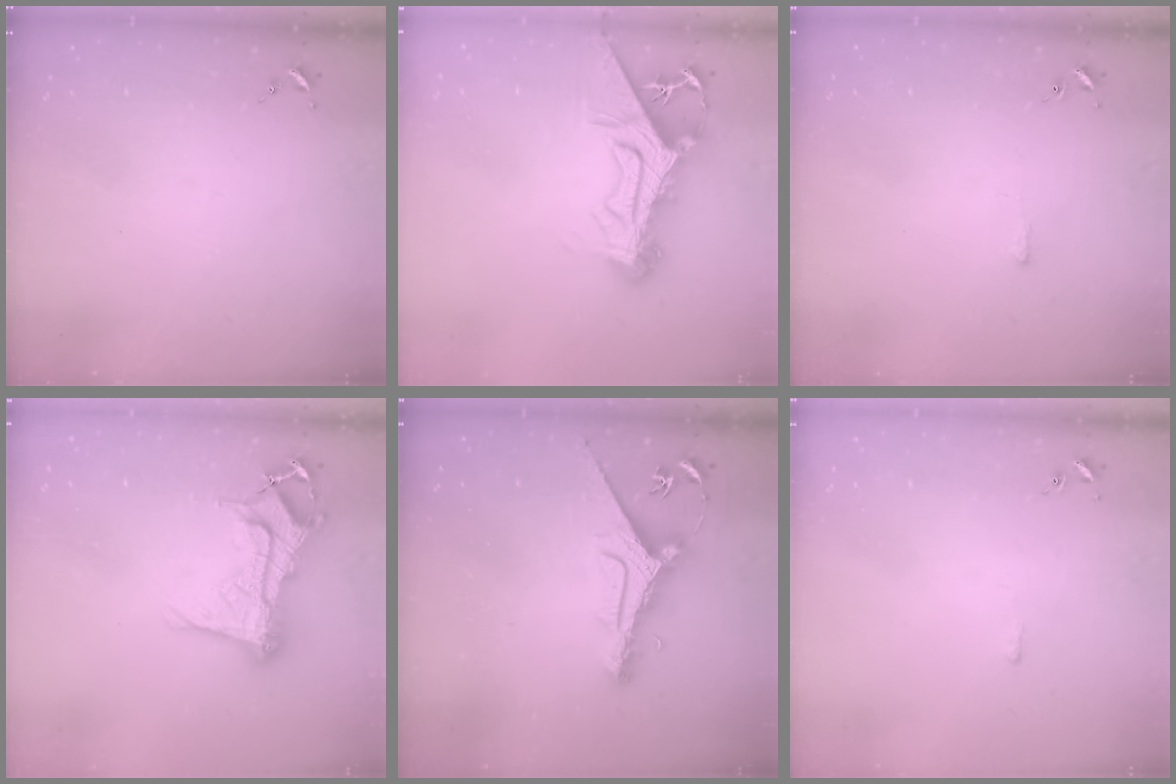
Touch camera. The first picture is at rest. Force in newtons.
{"total": 16.0, "press": 15.9, "slide": 1.9}
{"total": 2.6, "press": 2.6, "slide": 0.4}
{"total": 19.3, "press": 19.2, "slide": 1.9}
{"total": 11.1, "press": 11.0, "slide": 1.0}
{"total": 2.6, "press": 2.6, "slide": 0.4}